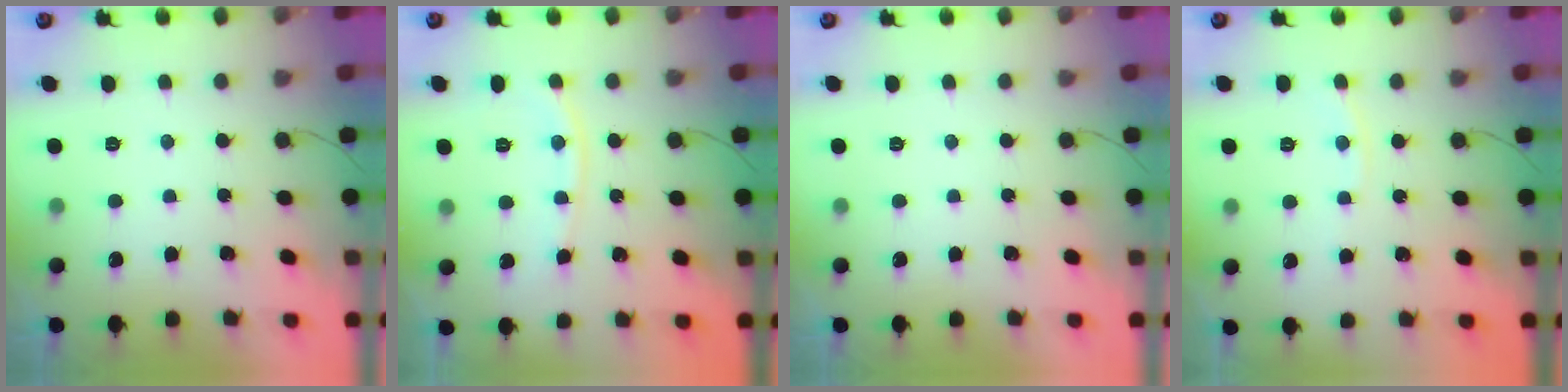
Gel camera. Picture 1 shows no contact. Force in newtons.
{"total": 6.7, "press": 6.7, "slide": 0.1}
{"total": 0.0}
{"total": 4.5, "press": 4.5, "slide": 0.4}